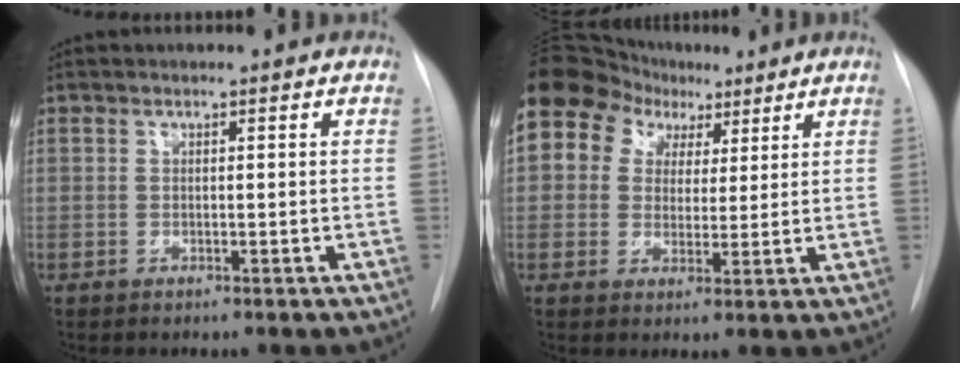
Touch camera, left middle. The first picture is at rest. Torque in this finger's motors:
{"motor_torque": [1.65, -0.49, 1.05, 0.21]}